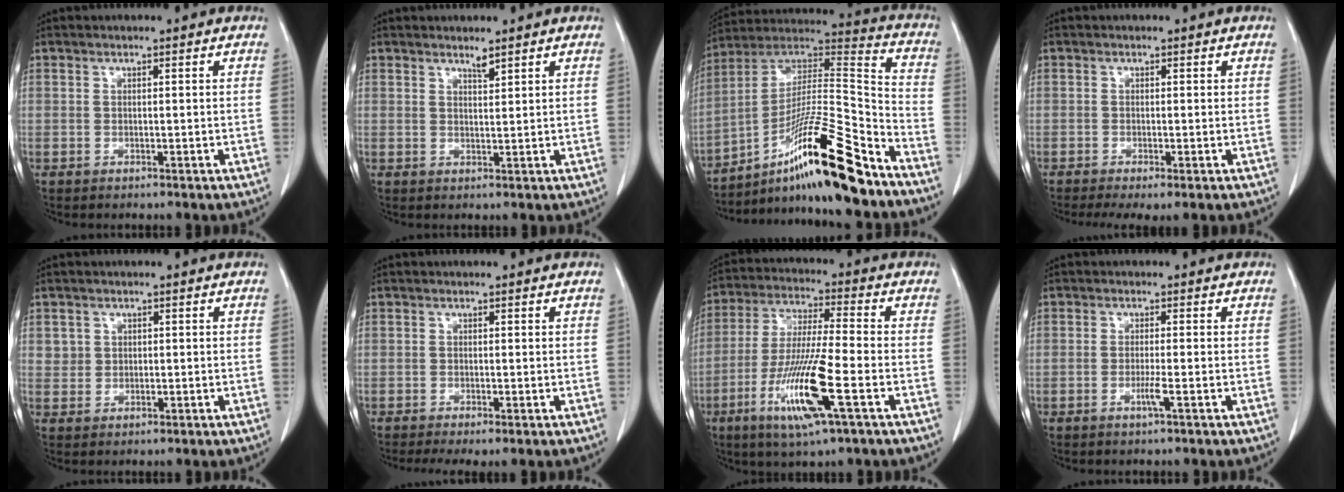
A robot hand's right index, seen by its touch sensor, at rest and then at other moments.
{"total": 1.3, "force": [1.2, 0.0, 0.6], "torque": [-0.012, -0.007, 0.023]}
{"total": 20.5, "force": [-13.4, 0.9, 15.5], "torque": [-0.266, 0.003, -0.227]}
{"total": 3.3, "force": [-1.9, 0.8, 2.6], "torque": [-0.045, -0.011, -0.031]}
{"total": 2.1, "force": [0.6, 1.9, 0.3], "torque": [0.002, 0.005, 0.012]}
{"total": 2.9, "force": [-1.7, 0.7, 2.2], "torque": [-0.040, -0.010, -0.029]}
{"total": 14.0, "force": [-5.3, 0.4, 12.9], "torque": [-0.262, -0.022, -0.099]}
{"total": 2.1, "force": [-0.9, -0.3, 1.9], "torque": [-0.037, -0.002, -0.016]}